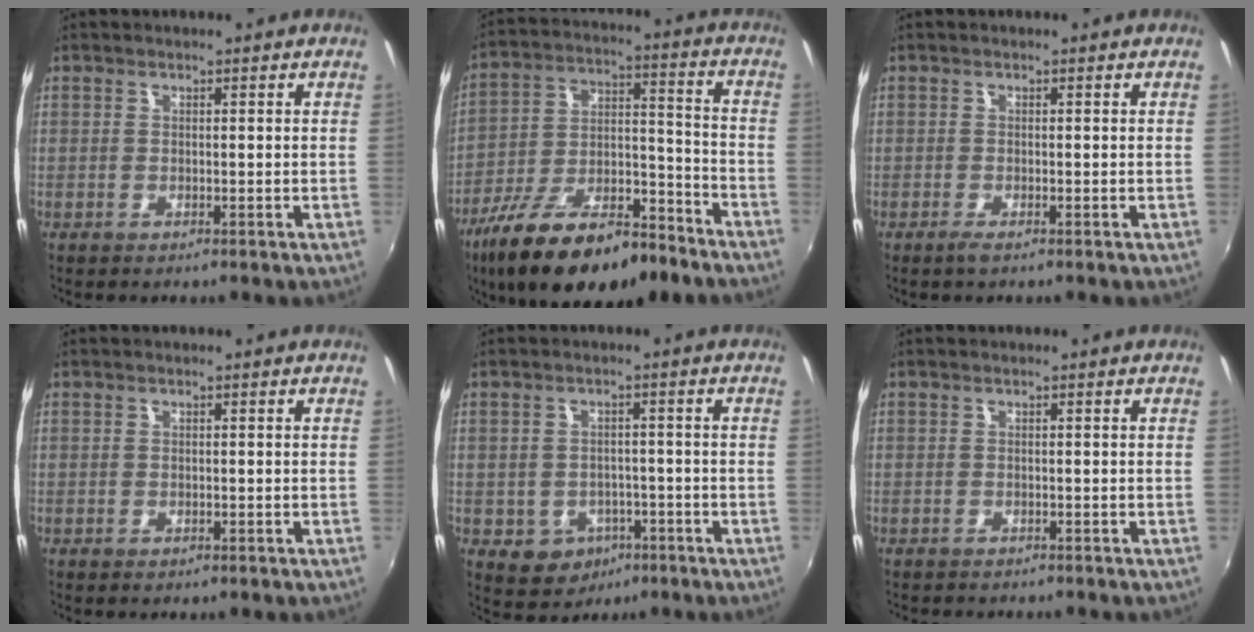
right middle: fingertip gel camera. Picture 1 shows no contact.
{"total": 21.3, "force": [-13.9, 7.7, 14.2], "torque": [-0.259, -0.024, -0.222]}
{"total": 1.2, "force": [-0.8, 0.0, 0.9], "torque": [-0.019, -0.006, -0.017]}
{"total": 0.5, "force": [-0.4, 0.3, 0.2], "torque": [-0.004, -0.004, -0.008]}
{"total": 7.0, "force": [-3.0, 5.9, 2.3], "torque": [-0.059, 0.005, -0.025]}
{"total": 1.7, "force": [-1.6, 0.4, 0.4], "torque": [-0.013, -0.009, -0.022]}